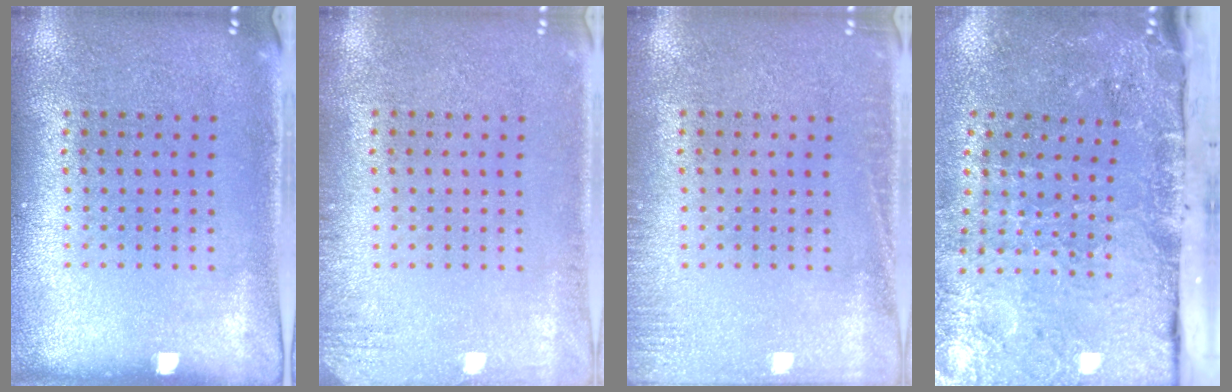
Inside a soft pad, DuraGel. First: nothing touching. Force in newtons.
{"total": 1.5, "press": 1.5, "slide": 0.2}
{"total": 1.6, "press": 1.6, "slide": 0.4}
{"total": 4.3, "press": 3.6, "slide": 2.3}